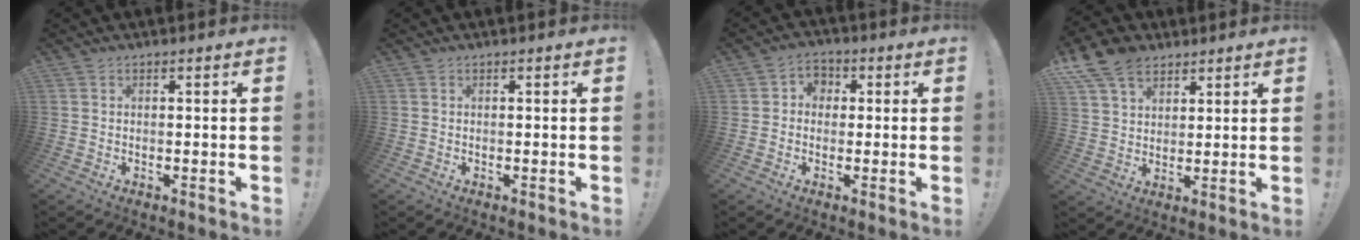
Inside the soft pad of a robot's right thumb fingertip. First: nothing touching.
{"total": 0.0}
{"total": 4.6, "force": [-0.2, 4.2, 1.8], "torque": [-0.026, 0.010, -0.003]}
{"total": 11.5, "force": [7.1, 7.6, 5.0], "torque": [-0.083, -0.031, 0.140]}